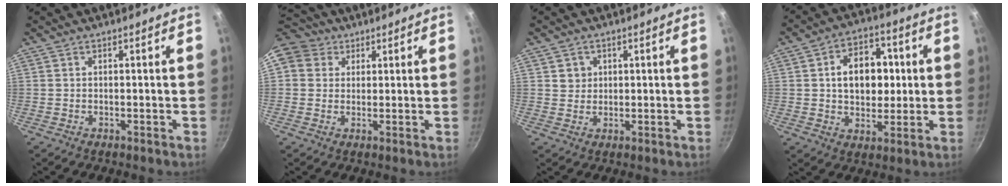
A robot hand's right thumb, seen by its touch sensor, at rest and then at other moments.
{"total": 10.0, "force": [4.0, 8.4, 3.8], "torque": [-0.059, 0.014, 0.061]}
{"total": 2.8, "force": [0.9, 2.6, 0.5], "torque": [0.010, 0.005, 0.014]}
{"total": 12.9, "force": [1.6, 9.3, 8.8], "torque": [-0.090, 0.010, 0.022]}